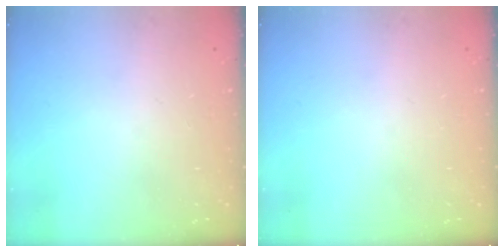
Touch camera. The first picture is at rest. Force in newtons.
{"total": 0.0}